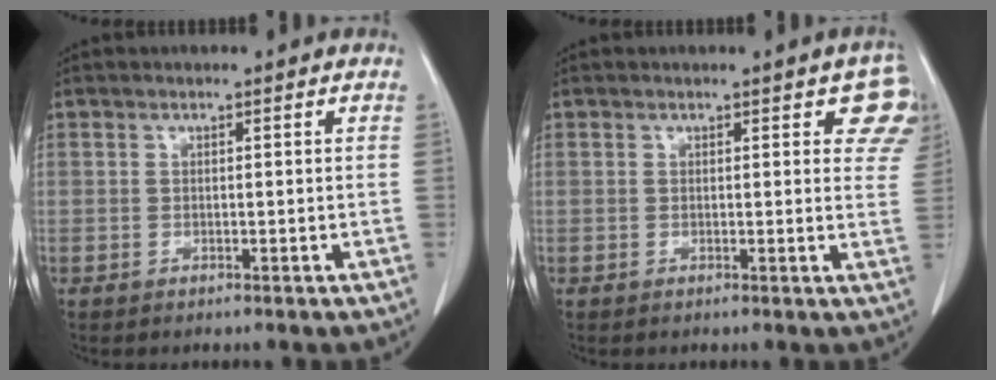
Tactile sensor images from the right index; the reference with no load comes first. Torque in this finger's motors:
{"motor_torque": [0.13, 0.12, 0.09, 0.03]}